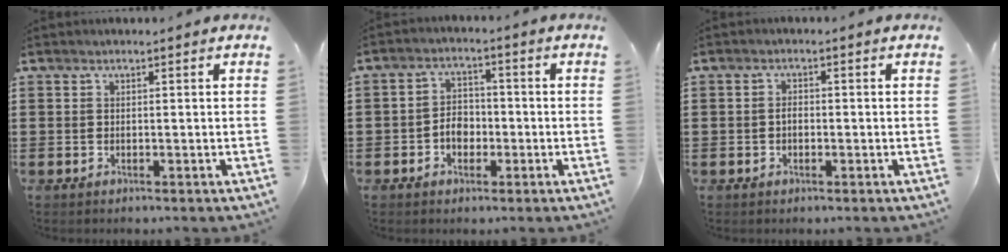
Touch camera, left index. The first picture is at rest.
{"total": 3.9, "force": [-1.3, 2.8, 2.3], "torque": [-0.048, 0.007, -0.027]}
{"total": 1.7, "force": [-0.3, 1.0, 1.4], "torque": [-0.027, 0.003, -0.005]}